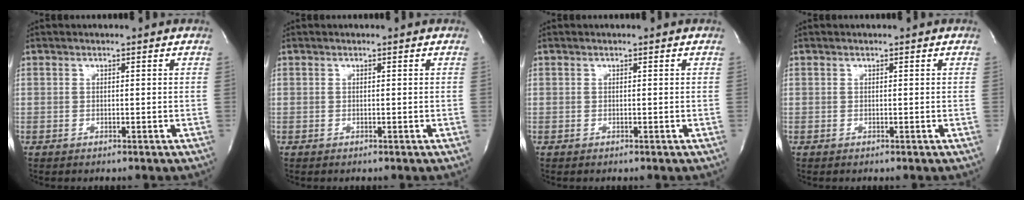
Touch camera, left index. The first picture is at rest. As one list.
[{"total": 0.0}, {"total": 0.0}, {"total": 0.0}]